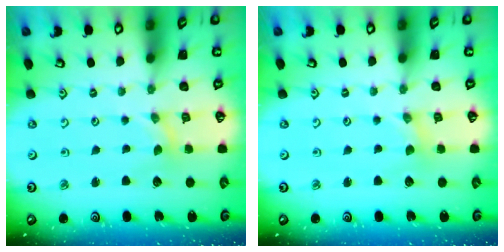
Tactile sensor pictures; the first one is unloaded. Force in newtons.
{"total": 0.0}